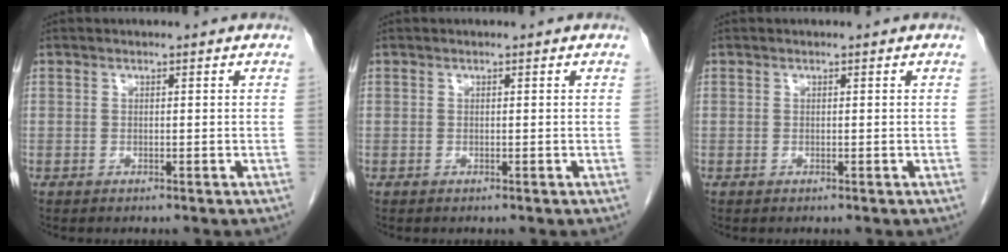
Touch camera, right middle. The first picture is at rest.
{"total": 0.0}
{"total": 0.0}